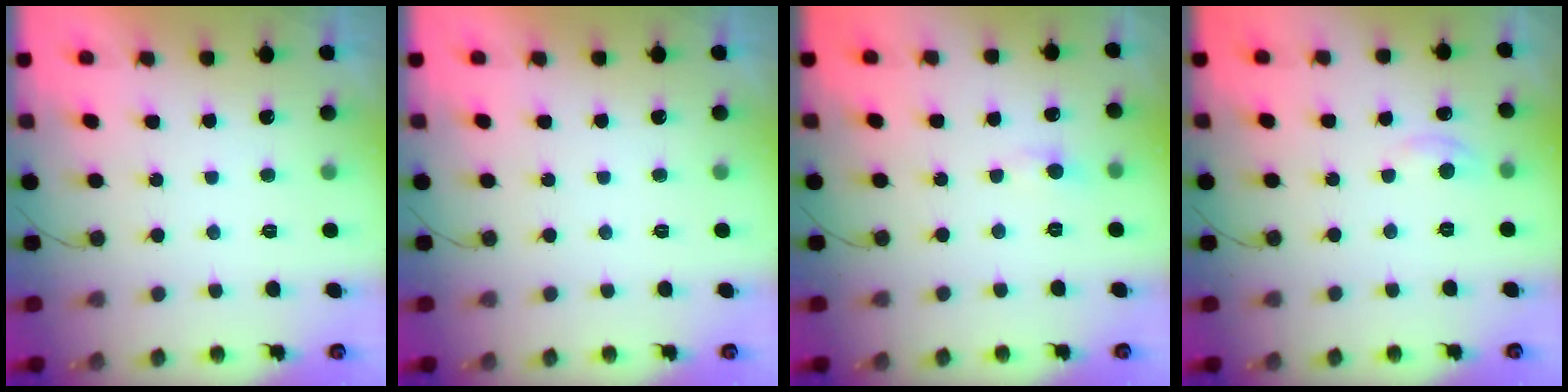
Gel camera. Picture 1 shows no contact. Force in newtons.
{"total": 0.0}
{"total": 4.0, "press": 4.0, "slide": 0.5}
{"total": 3.0, "press": 3.0, "slide": 0.3}